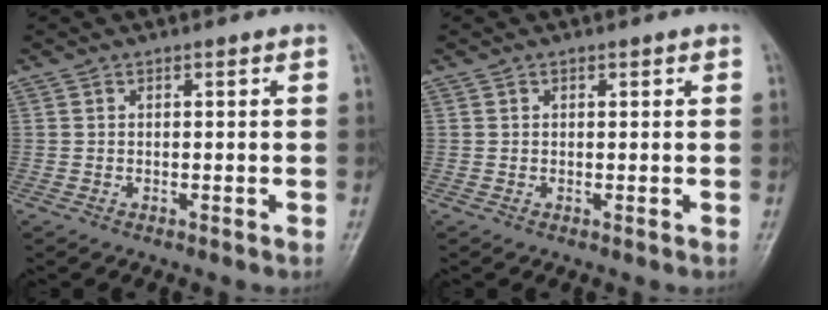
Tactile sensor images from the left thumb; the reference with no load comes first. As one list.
[{"total": 0.5, "force": [0.3, 0.3, 0.2], "torque": [0.003, -0.001, 0.003]}]